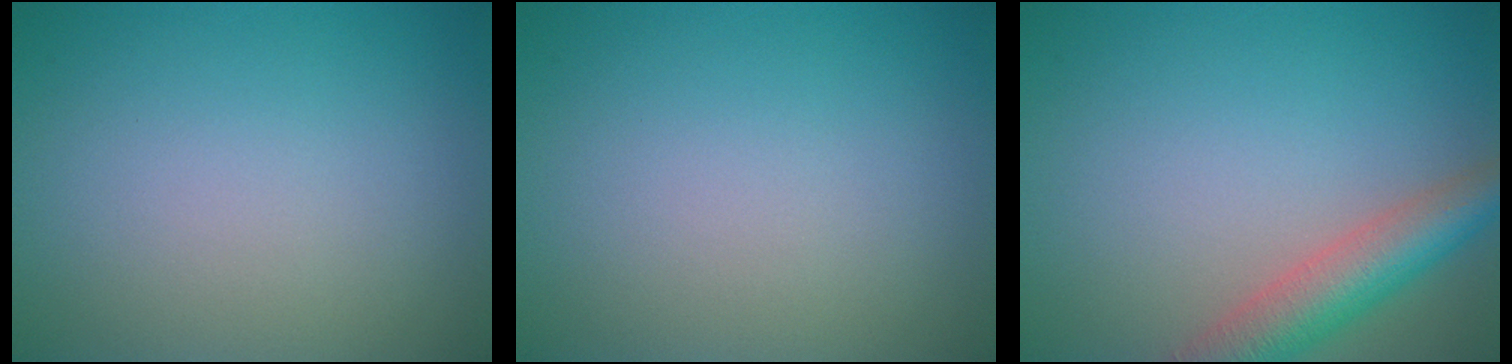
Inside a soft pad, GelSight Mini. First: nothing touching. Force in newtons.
{"total": 0.0}
{"total": 5.3, "press": 5.3, "slide": 0.4}